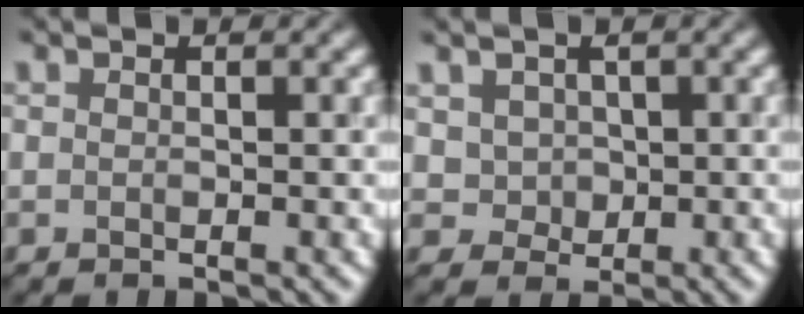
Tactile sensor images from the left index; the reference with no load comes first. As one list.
[{"total": 2.3, "force": [0.5, 2.0, 1.0], "torque": [-0.023, -0.001, 0.012]}]